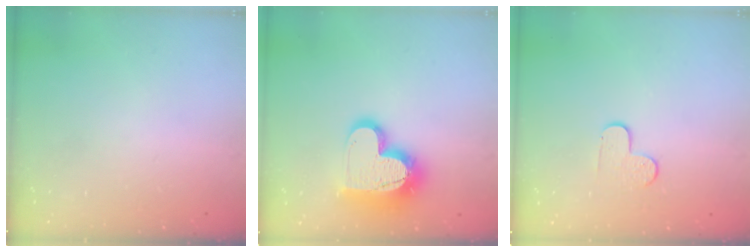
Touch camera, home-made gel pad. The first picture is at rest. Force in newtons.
{"total": 17.1, "press": 17.0, "slide": 1.4}
{"total": 4.6, "press": 4.5, "slide": 0.5}